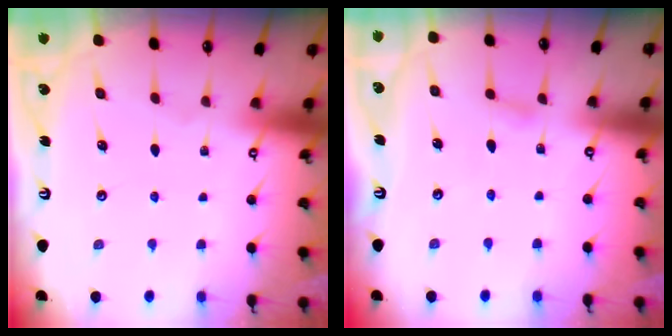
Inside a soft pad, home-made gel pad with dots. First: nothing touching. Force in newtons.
{"total": 6.2, "press": 6.2, "slide": 0.5}